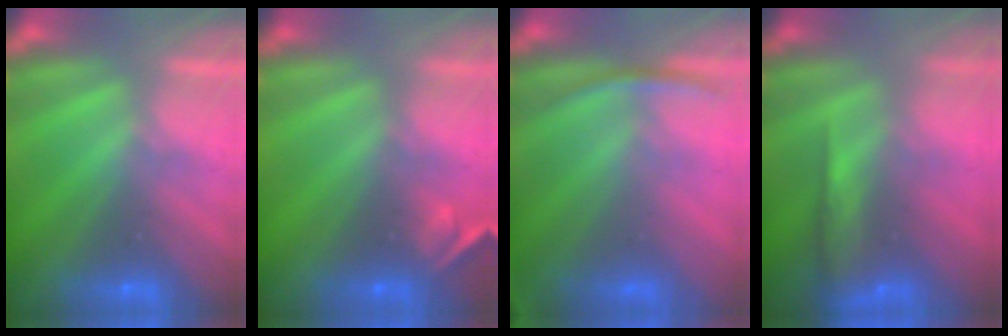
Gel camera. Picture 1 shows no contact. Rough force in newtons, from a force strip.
{"total": 2.1}
{"total": 2.9}
{"total": 9.3}